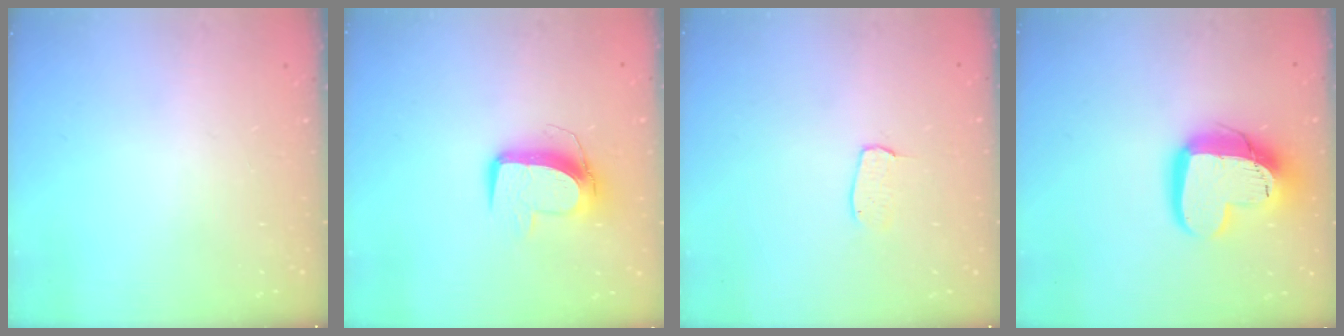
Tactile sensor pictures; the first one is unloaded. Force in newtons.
{"total": 10.9, "press": 10.9, "slide": 0.7}
{"total": 4.0, "press": 4.0, "slide": 0.2}
{"total": 18.9, "press": 18.8, "slide": 1.5}